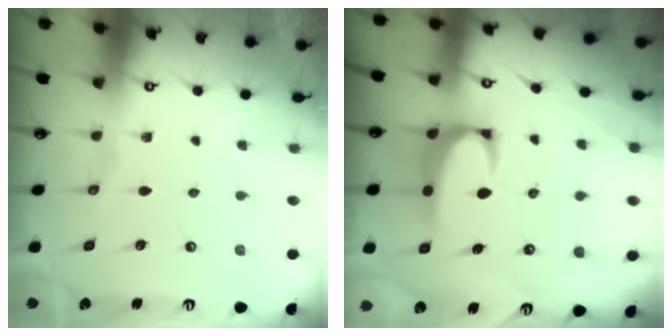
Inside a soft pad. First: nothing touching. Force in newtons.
{"total": 2.6, "press": 2.4, "slide": 1.1}